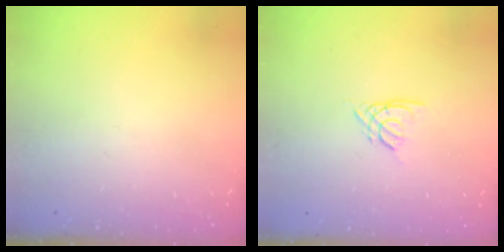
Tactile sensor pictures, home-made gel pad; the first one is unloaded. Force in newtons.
{"total": 2.2, "press": 2.1, "slide": 0.5}